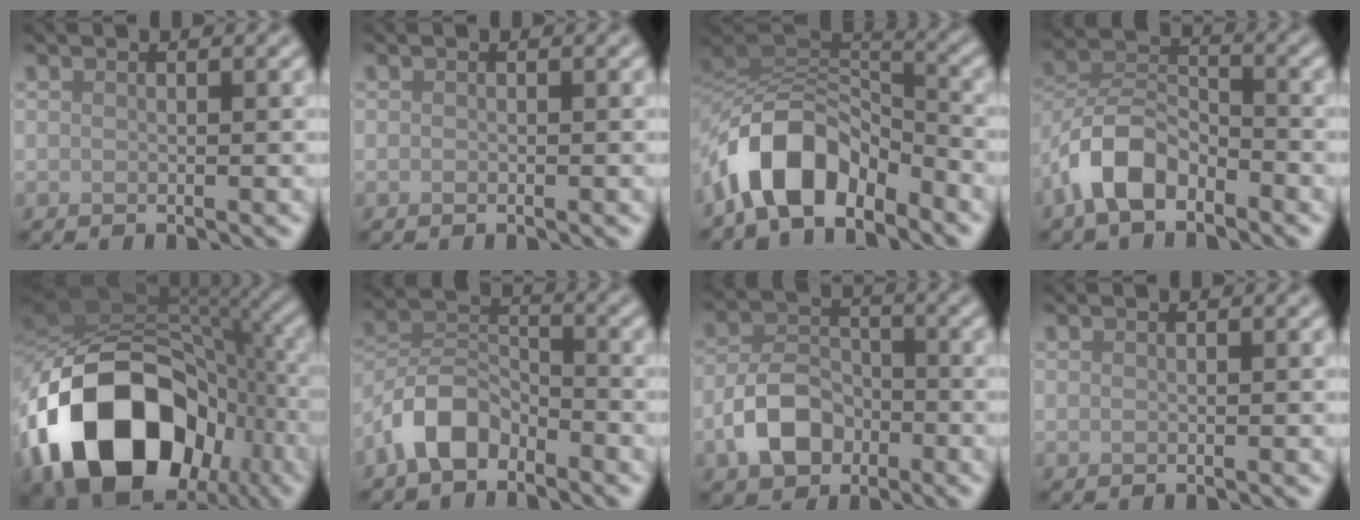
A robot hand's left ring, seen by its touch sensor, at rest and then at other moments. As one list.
[{"total": 0.0}, {"total": 7.9, "force": [-5.4, 3.7, 4.4], "torque": [-0.060, 0.004, -0.106]}, {"total": 5.8, "force": [-3.6, 3.0, 3.4], "torque": [-0.063, 0.009, -0.078]}, {"total": 17.0, "force": [-7.2, 11.5, 10.3], "torque": [-0.190, -0.012, -0.124]}, {"total": 5.4, "force": [-3.5, 2.9, 2.8], "torque": [-0.051, 0.009, -0.079]}, {"total": 5.2, "force": [-2.4, 3.6, 2.9], "torque": [-0.054, 0.003, -0.049]}, {"total": 0.0}]